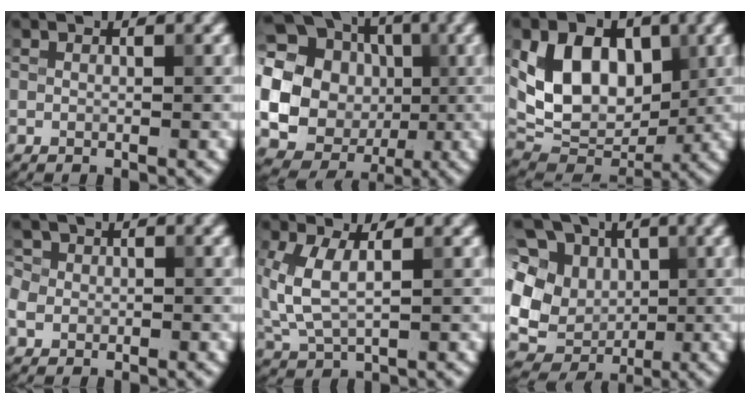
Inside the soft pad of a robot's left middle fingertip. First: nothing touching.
{"total": 22.2, "force": [1.2, 20.8, 7.6], "torque": [-0.164, -0.005, -0.026]}
{"total": 10.0, "force": [2.1, 7.2, 6.7], "torque": [-0.121, -0.009, 0.034]}
{"total": 3.6, "force": [-0.9, 3.2, 1.4], "torque": [-0.028, 0.011, -0.028]}
{"total": 4.6, "force": [0.6, 2.3, 3.9], "torque": [-0.103, 0.002, 0.014]}
{"total": 10.8, "force": [2.0, 8.8, 5.9], "torque": [-0.108, 0.015, 0.023]}